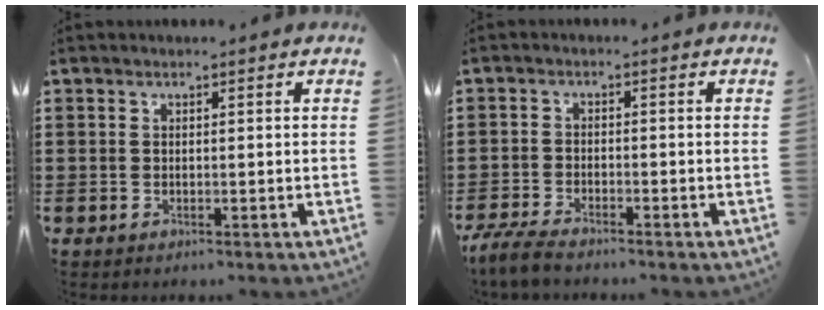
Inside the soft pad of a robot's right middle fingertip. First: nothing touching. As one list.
[{"total": 3.6, "force": [-3.2, 0.2, 1.5], "torque": [-0.048, -0.010, -0.069]}]